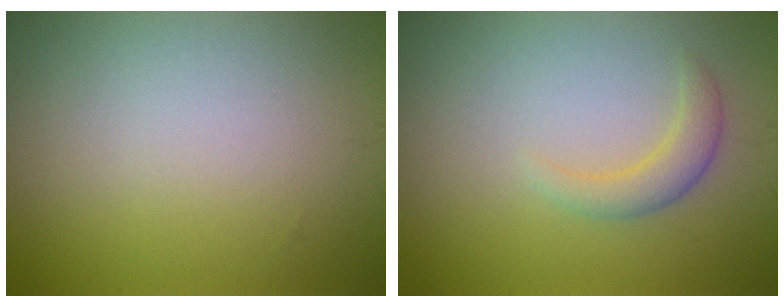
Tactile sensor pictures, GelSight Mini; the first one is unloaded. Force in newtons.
{"total": 1.9, "press": 1.9, "slide": 0.0}